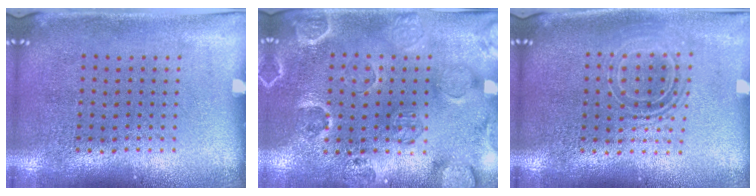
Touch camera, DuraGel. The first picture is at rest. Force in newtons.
{"total": 2.4, "press": 2.1, "slide": 1.1}
{"total": 1.7, "press": 1.3, "slide": 1.0}